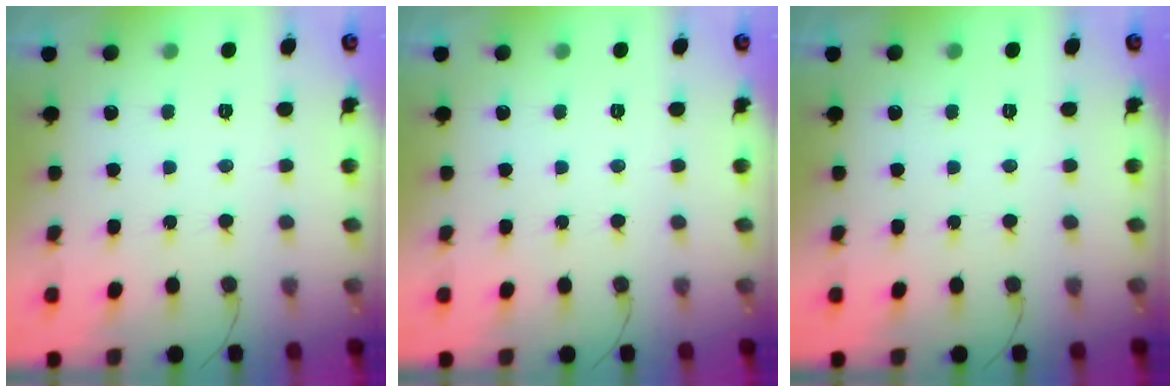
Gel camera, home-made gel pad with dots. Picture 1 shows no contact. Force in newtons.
{"total": 0.0}
{"total": 0.0}